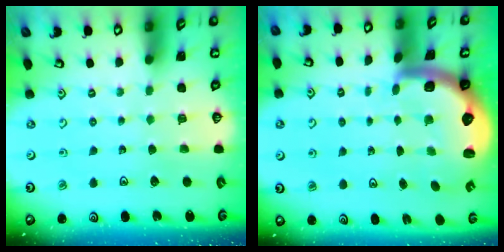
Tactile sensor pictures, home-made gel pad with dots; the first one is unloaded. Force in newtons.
{"total": 2.9, "press": 2.6, "slide": 1.4}